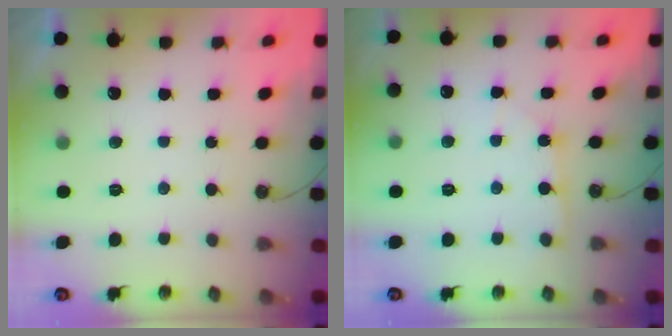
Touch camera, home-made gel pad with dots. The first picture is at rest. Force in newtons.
{"total": 2.2, "press": 2.1, "slide": 0.3}